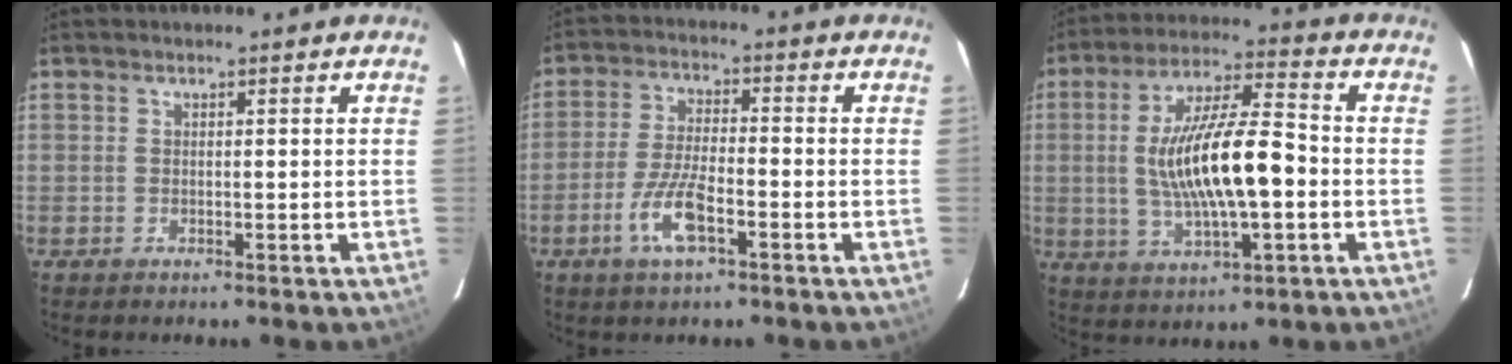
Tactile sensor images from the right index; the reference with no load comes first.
{"total": 8.0, "force": [-3.9, 2.1, 6.6], "torque": [-0.142, -0.003, -0.075]}
{"total": 15.8, "force": [-1.5, 4.4, 15.1], "torque": [-0.282, 0.006, -0.021]}